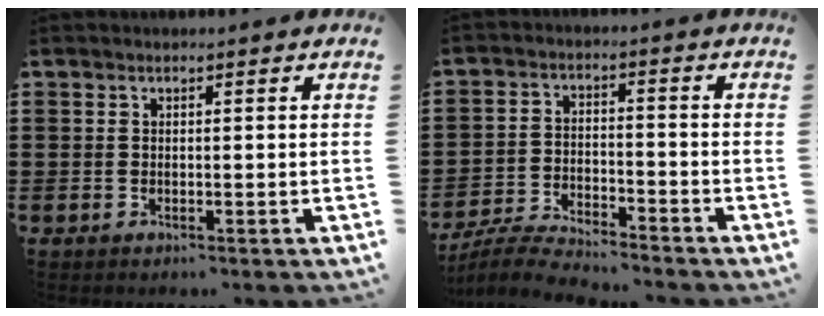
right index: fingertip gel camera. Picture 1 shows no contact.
{"total": 5.5, "force": [-5.4, 0.4, 1.2], "torque": [-0.034, -0.001, -0.107]}